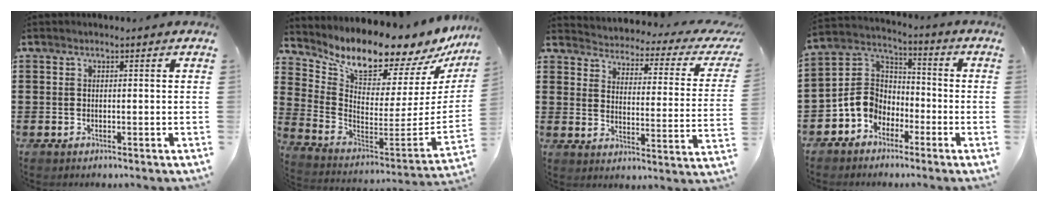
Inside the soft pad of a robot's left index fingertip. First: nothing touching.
{"total": 9.3, "force": [8.7, 1.7, 2.7], "torque": [-0.074, -0.091, 0.141]}
{"total": 2.2, "force": [2.1, 0.3, 0.4], "torque": [-0.029, -0.028, 0.025]}
{"total": 7.4, "force": [-3.3, 6.0, 2.6], "torque": [-0.093, 0.015, -0.075]}